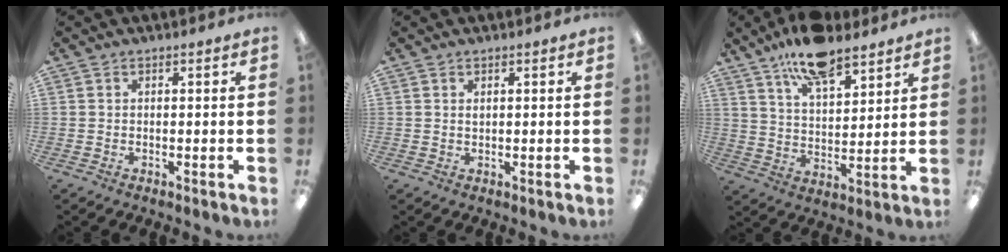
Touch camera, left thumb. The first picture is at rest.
{"total": 0.8, "force": [0.6, 0.4, 0.5], "torque": [-0.004, -0.003, 0.009]}
{"total": 12.7, "force": [10.0, 4.7, 6.2], "torque": [-0.098, -0.054, 0.178]}